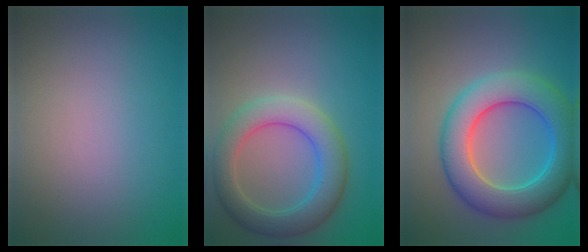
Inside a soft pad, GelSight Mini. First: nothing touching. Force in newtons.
{"total": 5.4, "press": 5.4, "slide": 0.2}
{"total": 8.2, "press": 8.2, "slide": 0.2}